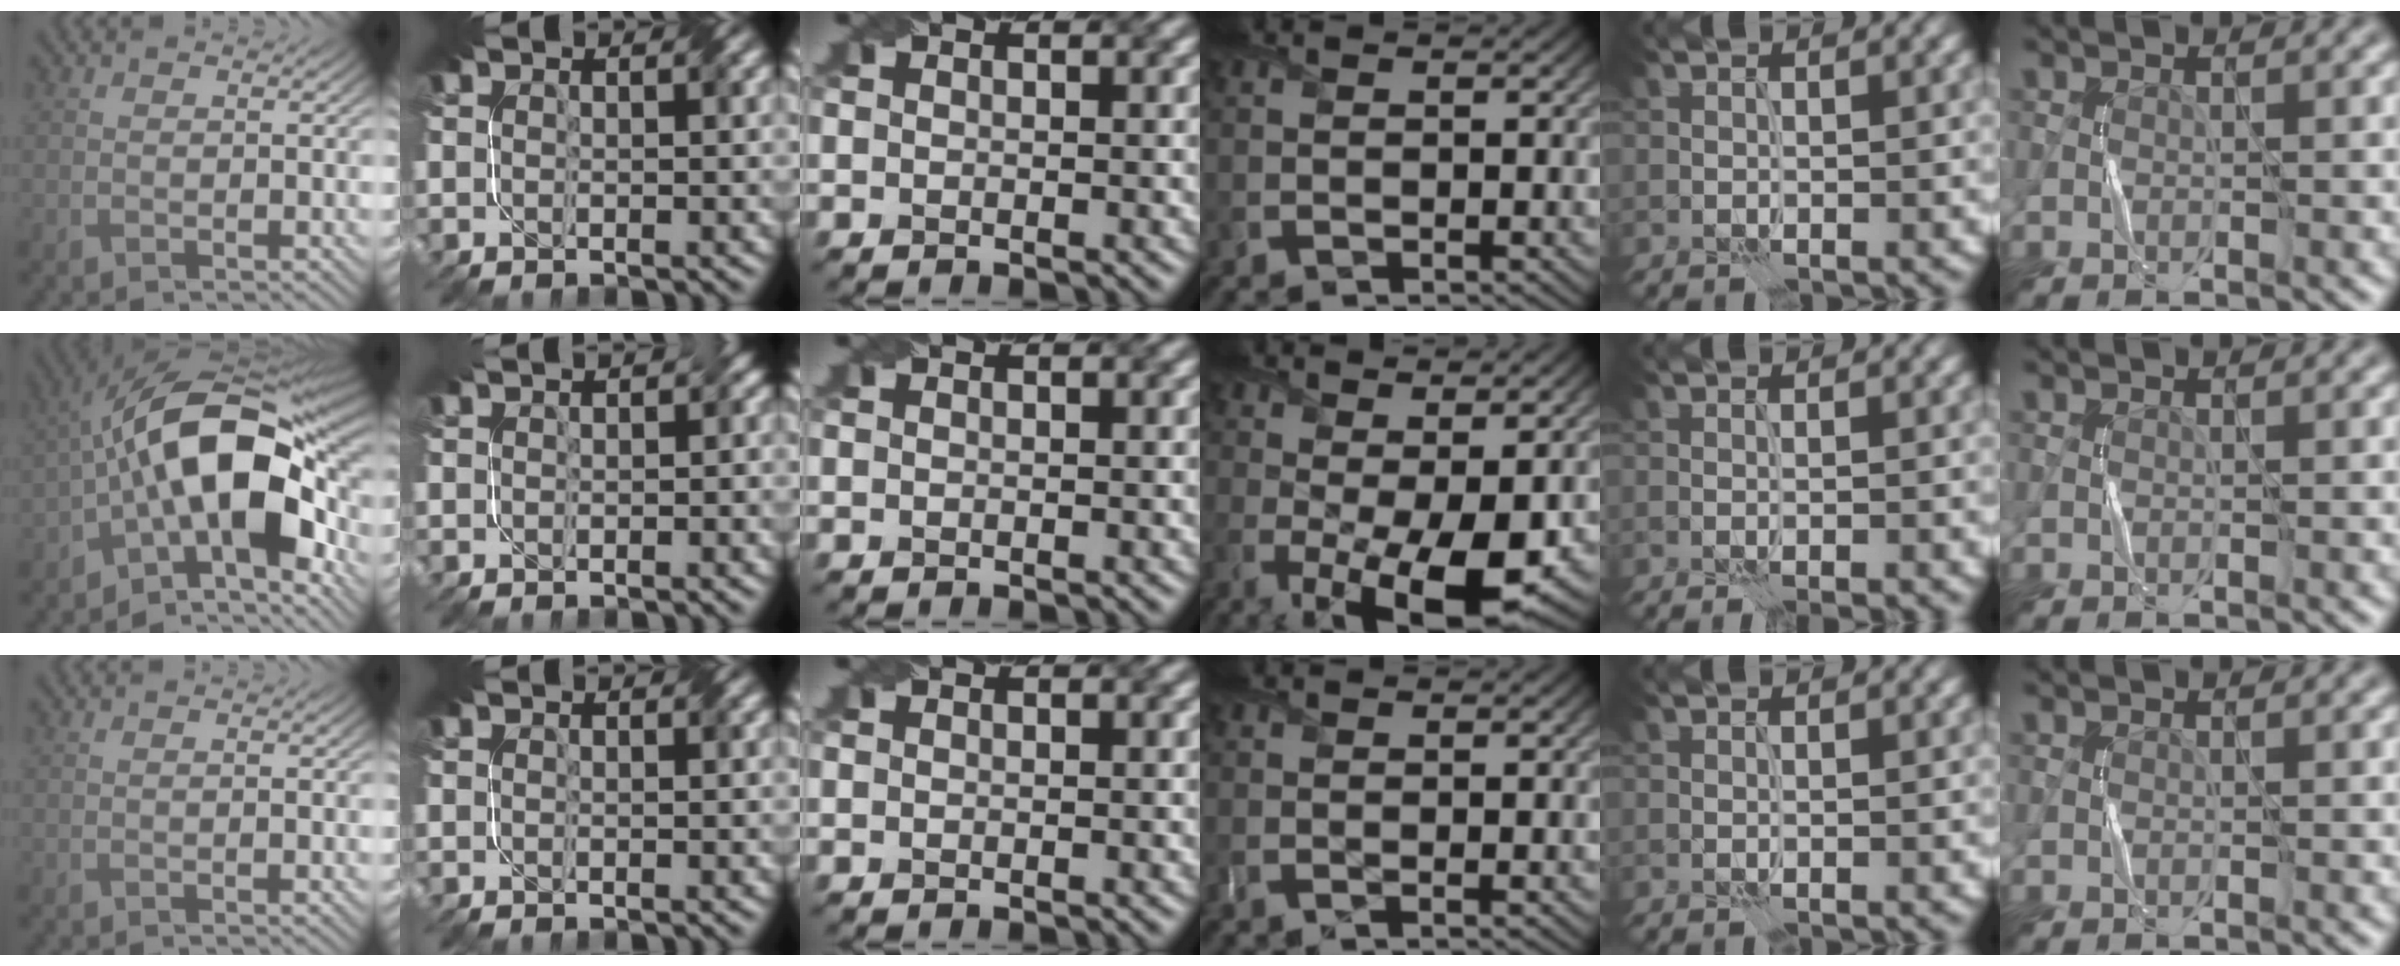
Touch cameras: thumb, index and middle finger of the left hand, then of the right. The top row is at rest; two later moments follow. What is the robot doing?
{"motion": "fold", "object": "napkin"}